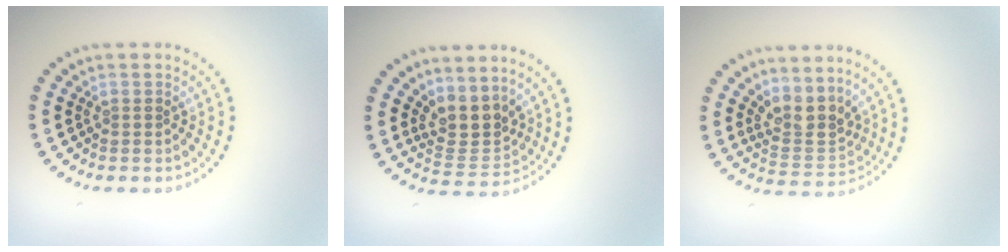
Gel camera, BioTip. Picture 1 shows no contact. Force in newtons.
{"total": 3.3, "press": 2.5, "slide": 2.1}
{"total": 3.3, "press": 2.5, "slide": 2.2}